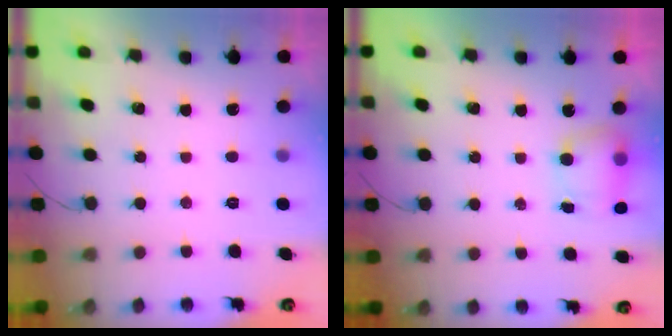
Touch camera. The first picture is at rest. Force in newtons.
{"total": 6.6, "press": 6.6, "slide": 0.6}